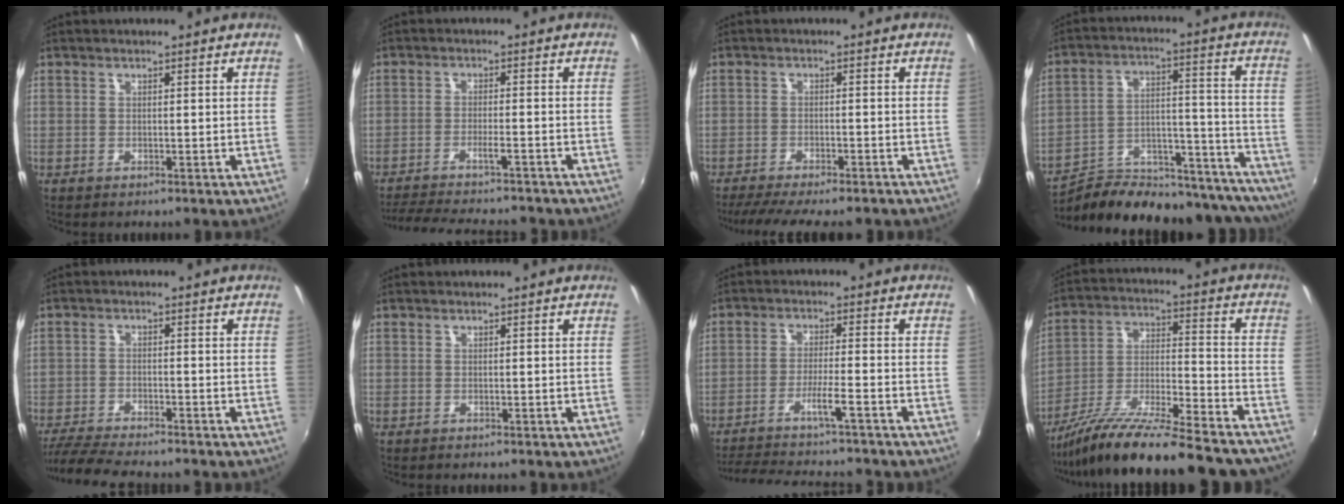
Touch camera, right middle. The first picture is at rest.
{"total": 14.4, "force": [-12.9, 2.0, 6.1], "torque": [-0.129, -0.011, -0.190]}
{"total": 11.4, "force": [-9.7, 1.8, 5.6], "torque": [-0.121, -0.028, -0.148]}
{"total": 28.4, "force": [-24.7, 9.2, 10.4], "torque": [-0.163, 0.036, -0.327]}
{"total": 9.5, "force": [-8.6, 1.0, 3.9], "torque": [-0.104, -0.024, -0.151]}
{"total": 0.0}
{"total": 12.9, "force": [-11.5, -0.1, 5.8], "torque": [-0.120, -0.005, -0.184]}
{"total": 26.6, "force": [-22.5, 4.1, 13.6], "torque": [-0.235, -0.044, -0.334]}